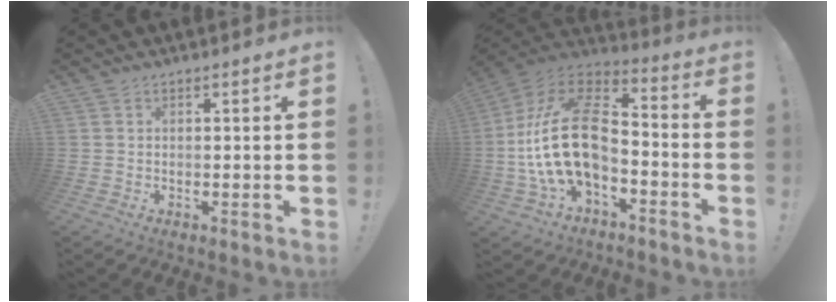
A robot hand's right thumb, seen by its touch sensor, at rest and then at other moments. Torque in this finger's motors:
{"motor_torque": [2.36, 2.64, 2.22, -0.55, 0.54]}